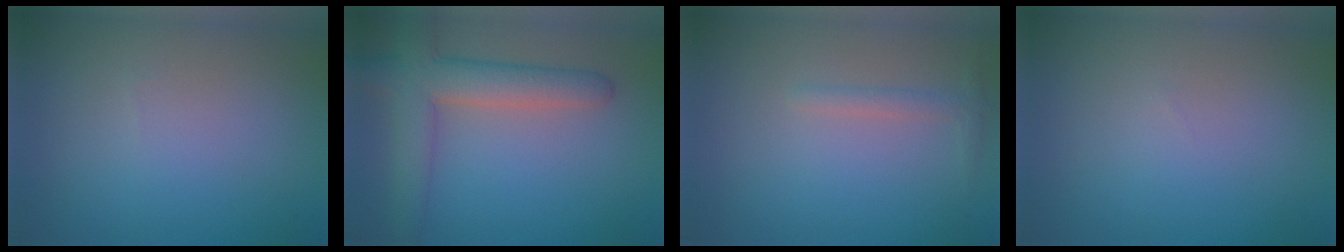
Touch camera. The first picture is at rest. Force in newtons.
{"total": 5.8, "press": 5.8, "slide": 0.5}
{"total": 1.2, "press": 1.2, "slide": 0.0}
{"total": 0.0}